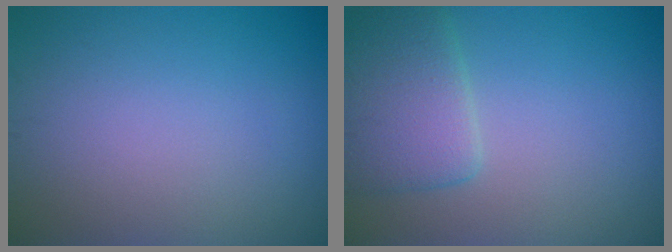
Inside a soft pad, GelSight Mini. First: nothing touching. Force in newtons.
{"total": 4.2, "press": 4.2, "slide": 0.2}